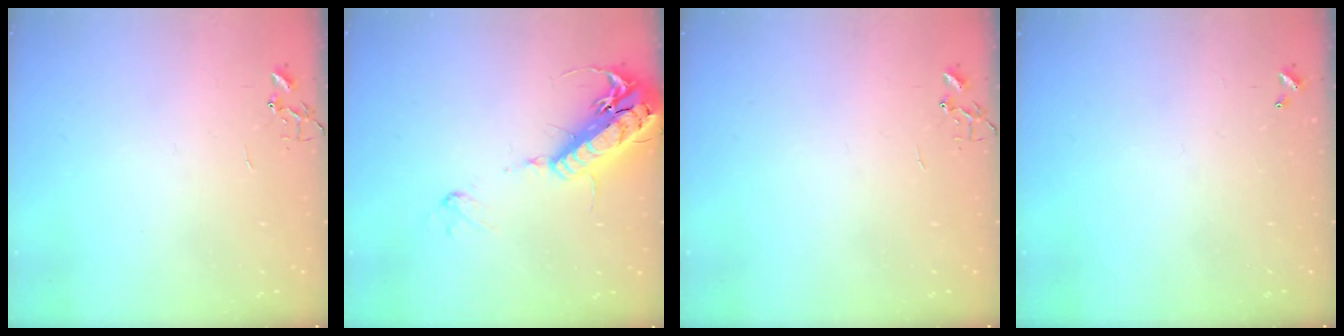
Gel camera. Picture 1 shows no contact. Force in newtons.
{"total": 19.9, "press": 19.5, "slide": 3.8}
{"total": 0.0}
{"total": 0.0}